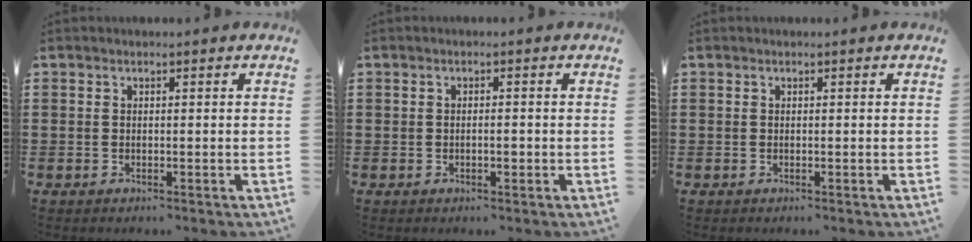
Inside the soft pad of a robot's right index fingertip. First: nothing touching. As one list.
[{"total": 1.3, "force": [-0.4, 0.5, 1.1], "torque": [-0.022, -0.002, -0.006]}, {"total": 0.0}]